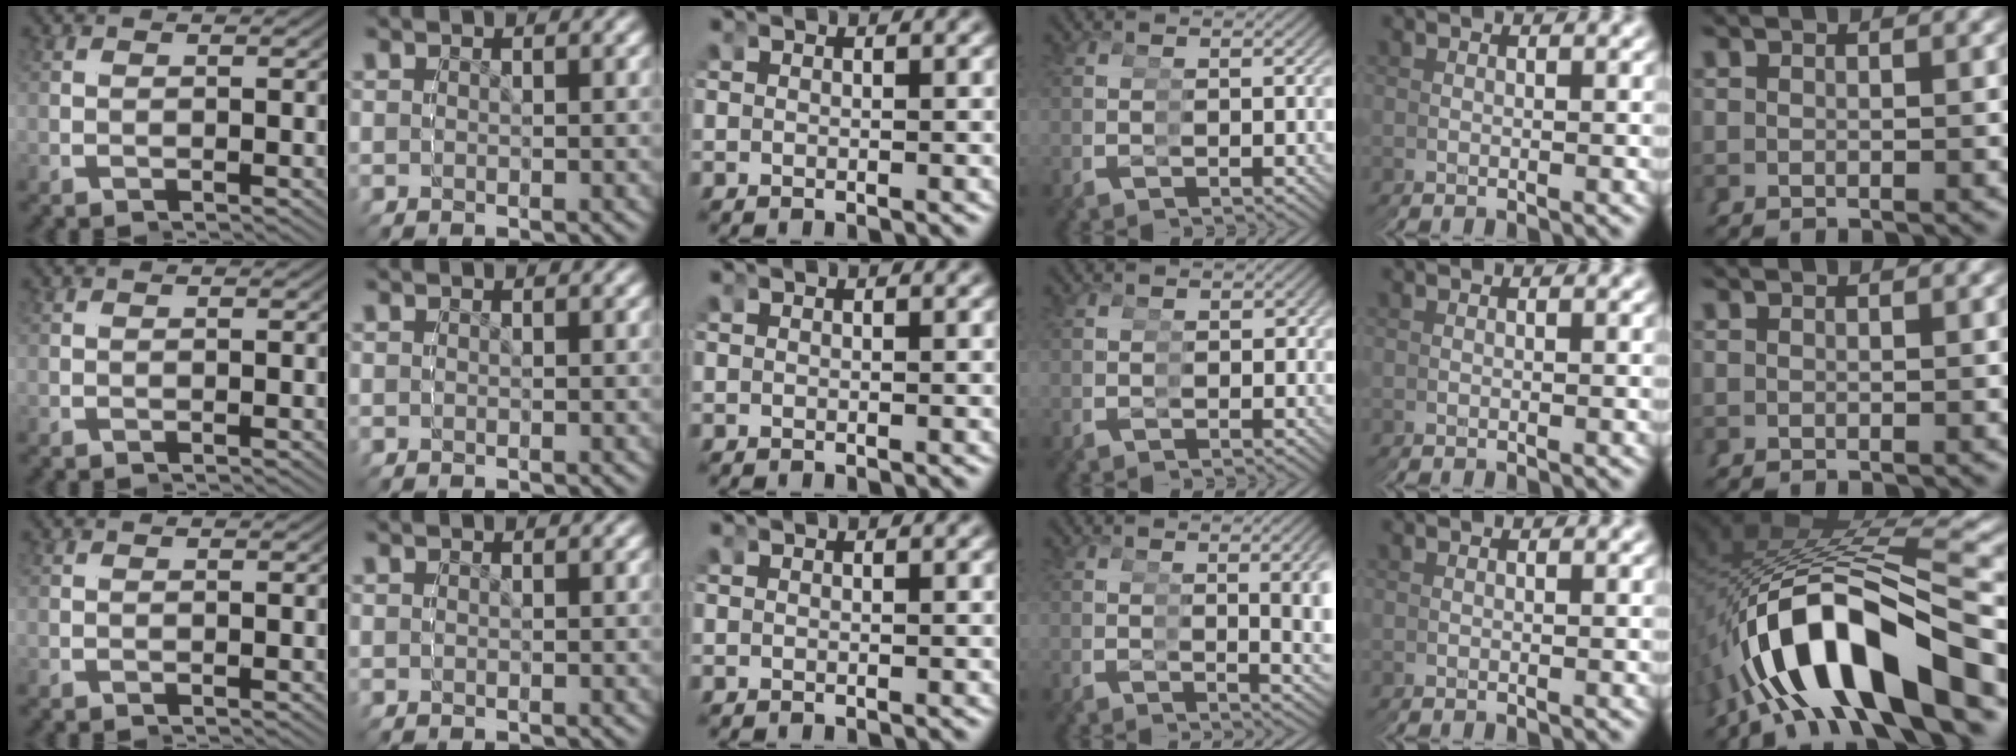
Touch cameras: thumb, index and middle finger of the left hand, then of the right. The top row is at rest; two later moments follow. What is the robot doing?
{"motion": "grasp_and_lifting", "object": "cup"}